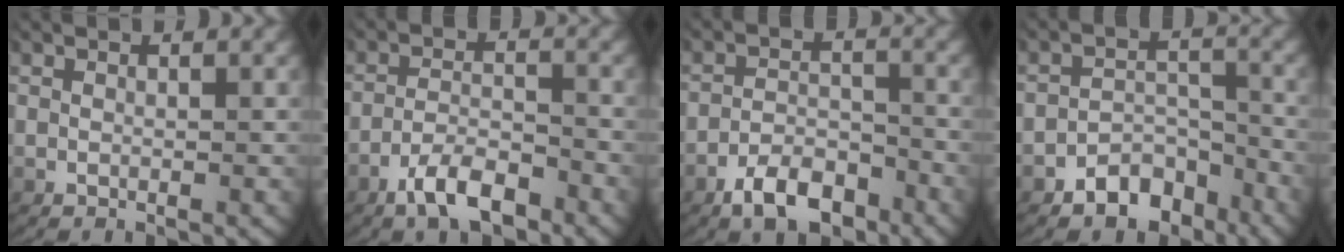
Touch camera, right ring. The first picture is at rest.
{"total": 4.7, "force": [-3.5, 1.9, 2.5], "torque": [-0.039, -0.006, -0.062]}
{"total": 5.1, "force": [-4.0, 2.4, 2.1], "torque": [-0.025, -0.008, -0.069]}
{"total": 5.0, "force": [-3.8, 2.7, 1.6], "torque": [-0.017, -0.006, -0.066]}